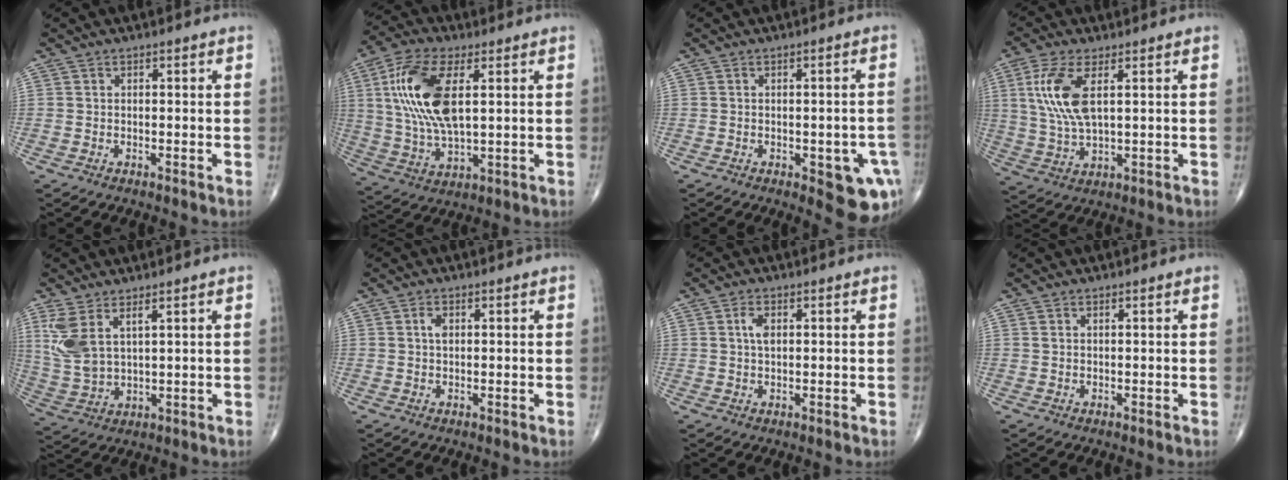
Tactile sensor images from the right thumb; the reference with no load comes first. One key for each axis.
{"total": 15.3, "fx": 3.2, "fy": 7.2, "fz": 13.1, "tx": -0.270, "ty": 0.001, "tz": 0.061}
{"total": 9.2, "fx": -3.2, "fy": 3.7, "fz": 7.8, "tx": -0.063, "ty": 0.005, "tz": -0.031}
{"total": 10.4, "fx": 3.0, "fy": 4.2, "fz": 9.0, "tx": -0.208, "ty": -0.006, "tz": 0.064}
{"total": 8.4, "fx": 4.0, "fy": 3.4, "fz": 6.5, "tx": -0.150, "ty": -0.018, "tz": 0.094}
{"total": 1.7, "fx": 0.5, "fy": 1.0, "fz": 1.3, "tx": -0.024, "ty": 0.002, "tz": 0.008}
{"total": 2.7, "fx": 0.7, "fy": 1.4, "fz": 2.2, "tx": -0.041, "ty": 0.001, "tz": 0.013}
{"total": 0.6, "fx": 0.4, "fy": 0.1, "fz": 0.4, "tx": -0.011, "ty": 0.005, "tz": 0.010}